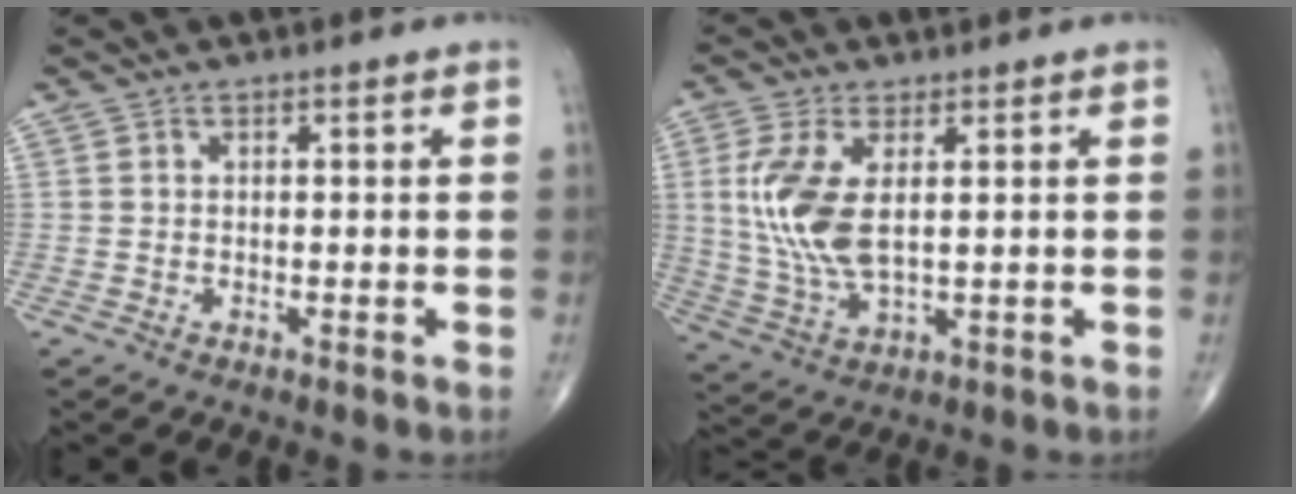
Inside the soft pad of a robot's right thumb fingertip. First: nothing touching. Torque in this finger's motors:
{"motor_torque": [-0.61, 1.43, 1.18, 0.53, 0.45]}